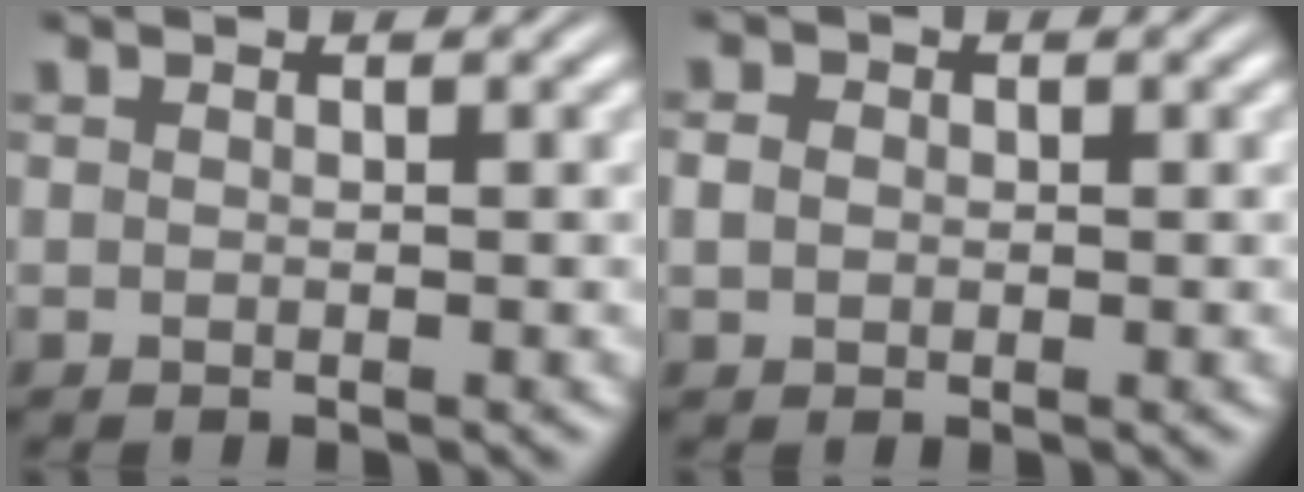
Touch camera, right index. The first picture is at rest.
{"total": 1.6, "force": [-0.1, 1.4, 0.8], "torque": [-0.023, -0.004, 0.000]}